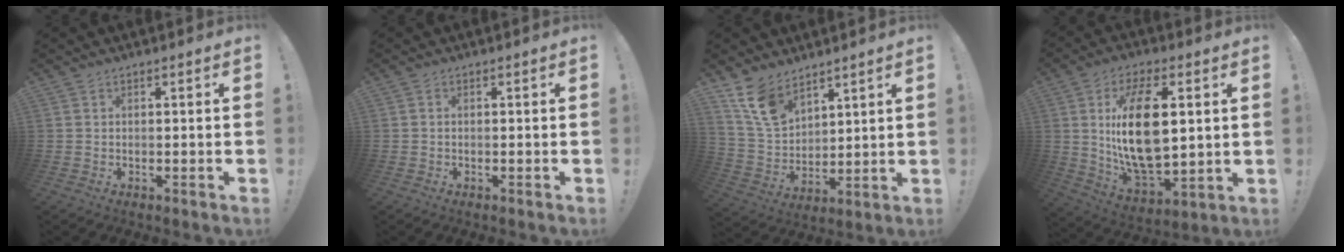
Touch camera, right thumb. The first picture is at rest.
{"total": 0.0}
{"total": 12.5, "force": [9.0, 6.9, 5.0], "torque": [-0.102, -0.055, 0.179]}
{"total": 20.0, "force": [3.5, 10.2, 16.9], "torque": [-0.328, -0.008, 0.055]}